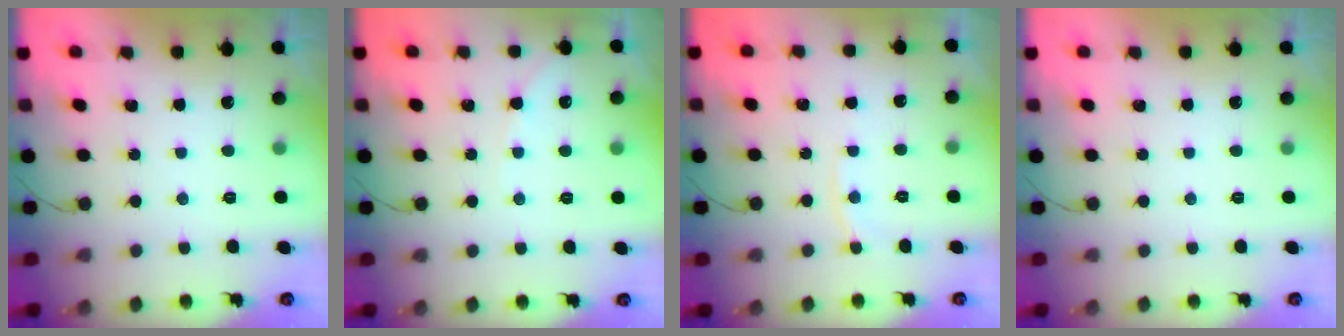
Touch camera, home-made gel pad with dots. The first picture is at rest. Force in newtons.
{"total": 4.9, "press": 4.9, "slide": 0.8}
{"total": 4.1, "press": 4.0, "slide": 0.5}
{"total": 0.0}